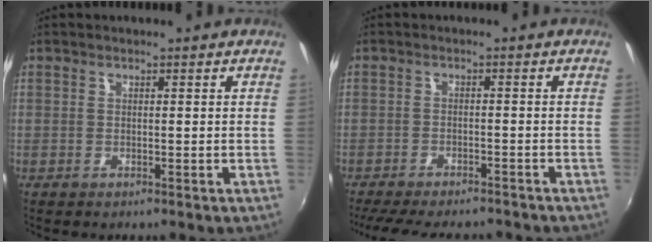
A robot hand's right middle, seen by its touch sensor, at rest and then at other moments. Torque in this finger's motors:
{"motor_torque": [1.05, -1.09, 0.18, 0.05]}